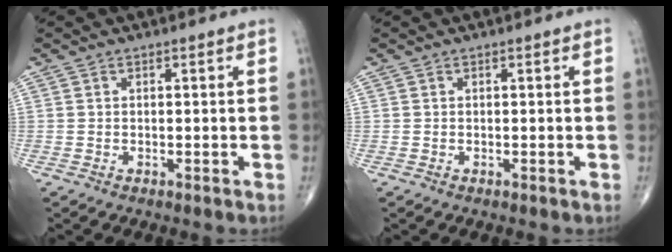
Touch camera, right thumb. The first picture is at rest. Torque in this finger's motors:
{"motor_torque": [0.00, 0.00, 0.00, 0.00, 0.02]}